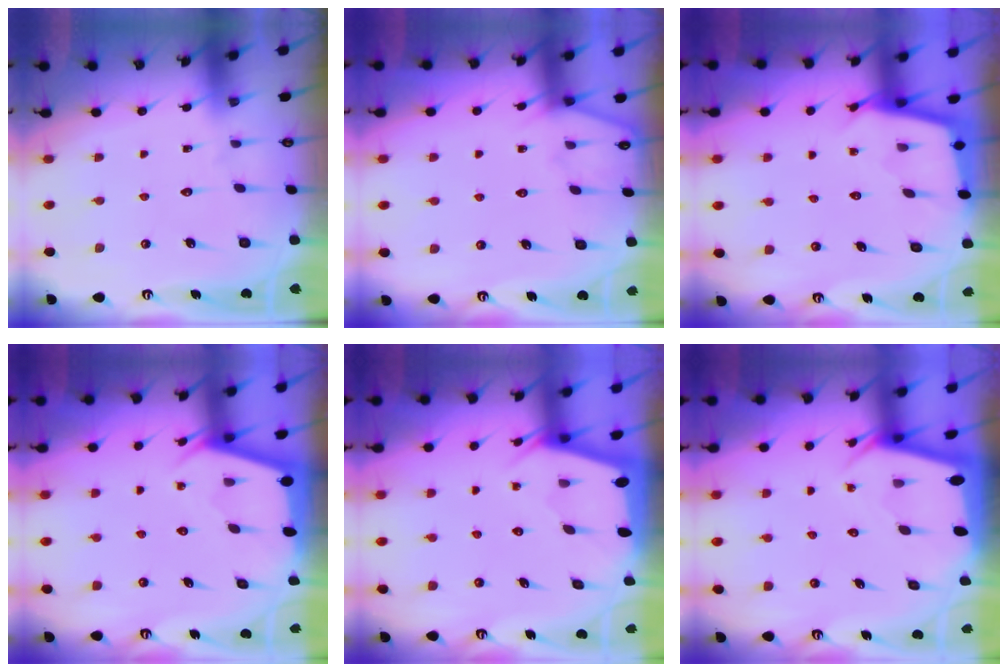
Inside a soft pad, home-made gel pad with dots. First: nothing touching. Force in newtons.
{"total": 2.9, "press": 2.9, "slide": 0.3}
{"total": 2.5, "press": 2.5, "slide": 0.2}
{"total": 2.2, "press": 2.2, "slide": 0.3}
{"total": 1.9, "press": 1.9, "slide": 0.2}
{"total": 3.0, "press": 3.0, "slide": 0.1}